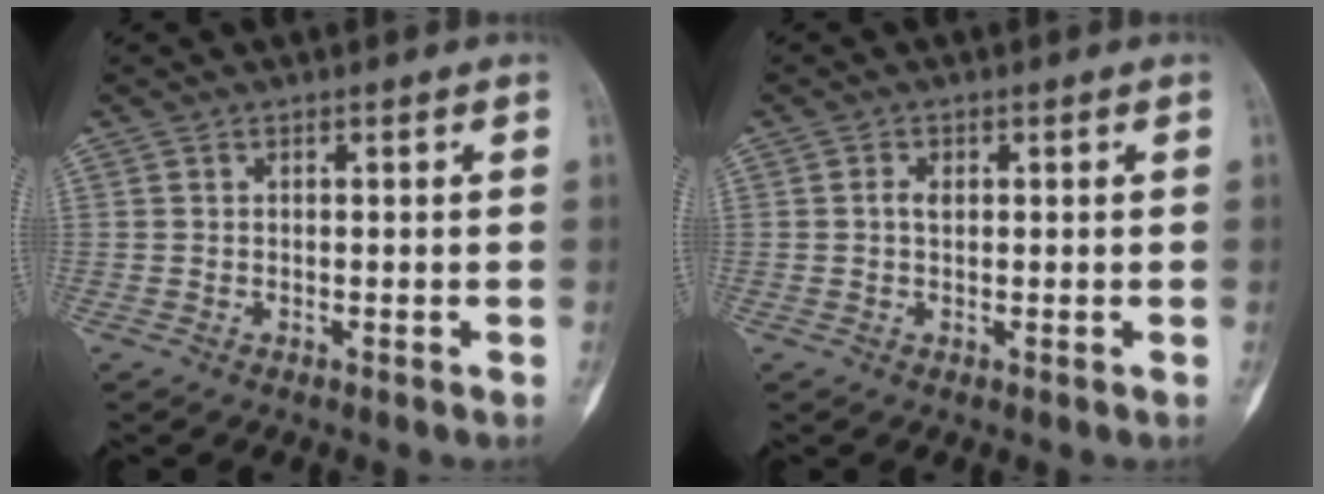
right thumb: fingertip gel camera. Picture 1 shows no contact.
{"total": 1.6, "force": [0.3, 1.1, 1.2], "torque": [-0.020, 0.002, 0.003]}